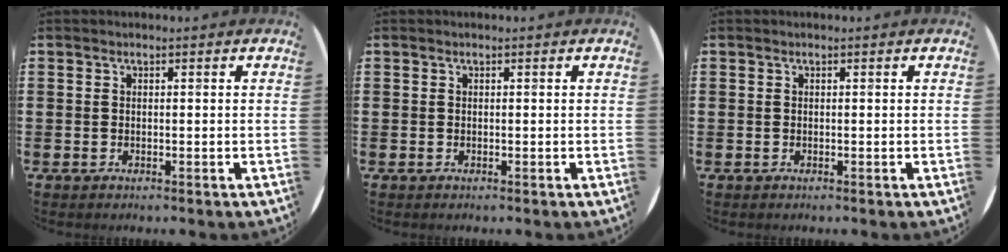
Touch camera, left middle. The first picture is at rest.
{"total": 0.0}
{"total": 0.0}